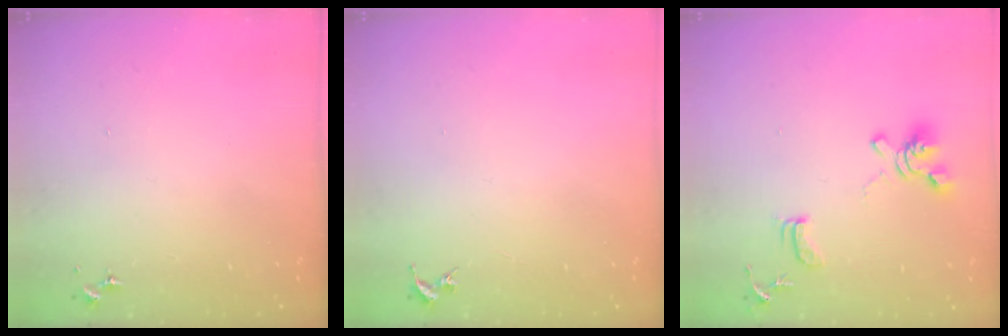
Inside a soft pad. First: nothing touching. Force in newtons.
{"total": 0.0}
{"total": 13.0, "press": 12.9, "slide": 1.6}